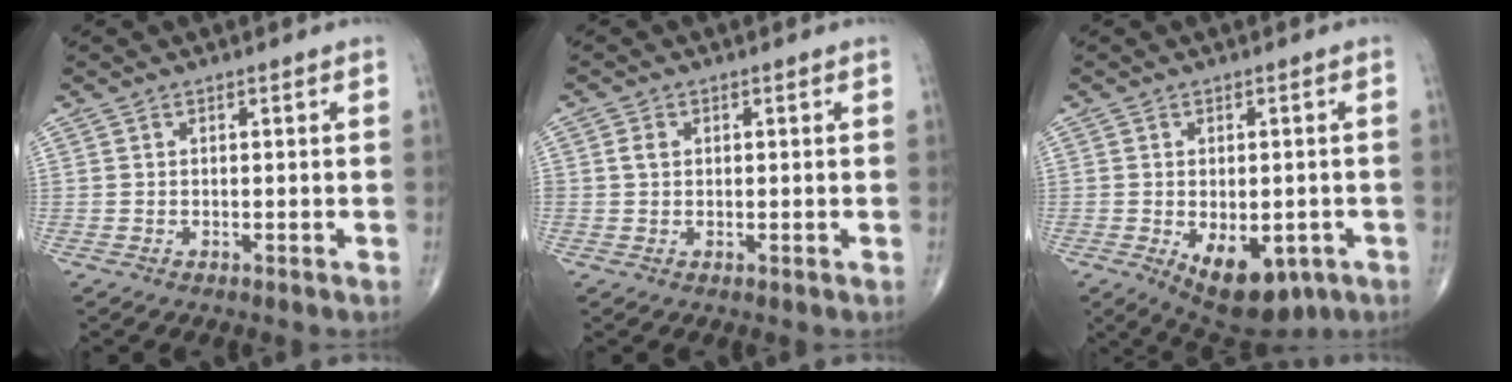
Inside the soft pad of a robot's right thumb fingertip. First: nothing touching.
{"total": 1.7, "force": [0.3, 1.3, 1.1], "torque": [-0.019, 0.003, 0.007]}
{"total": 12.1, "force": [-4.4, 6.7, 9.0], "torque": [-0.118, -0.003, -0.047]}